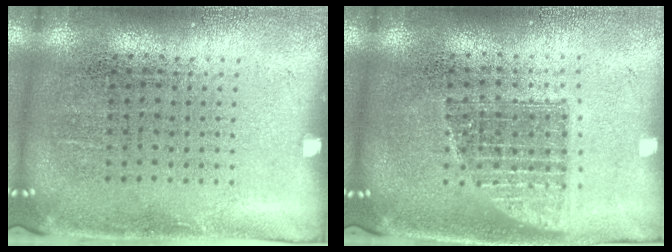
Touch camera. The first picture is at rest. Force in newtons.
{"total": 1.2, "press": 1.0, "slide": 0.7}